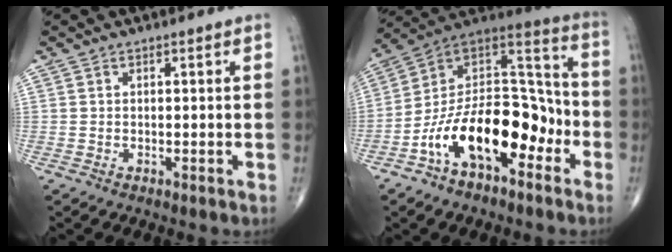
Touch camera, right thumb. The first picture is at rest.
{"total": 20.3, "force": [-8.1, 10.4, 15.4], "torque": [-0.228, 0.081, -0.141]}